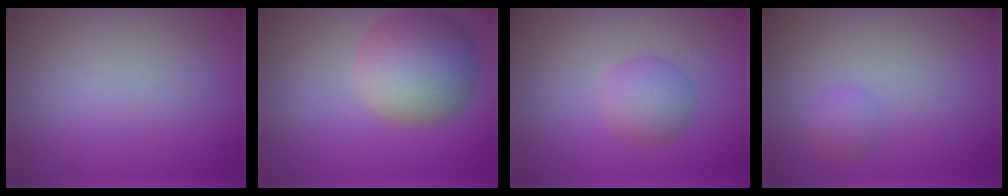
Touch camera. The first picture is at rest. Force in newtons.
{"total": 7.3, "press": 7.3, "slide": 0.7}
{"total": 2.6, "press": 2.6, "slide": 0.1}
{"total": 1.2, "press": 1.2, "slide": 0.1}